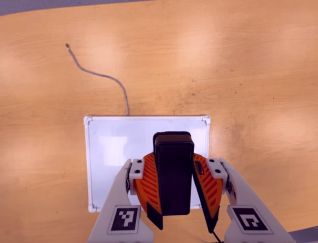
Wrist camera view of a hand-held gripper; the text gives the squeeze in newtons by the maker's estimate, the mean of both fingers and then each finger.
{"total": 9.4, "left": 9.1, "right": 9.7}